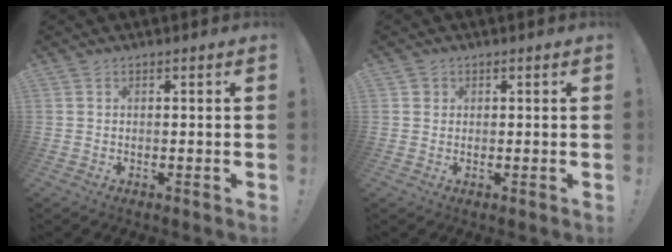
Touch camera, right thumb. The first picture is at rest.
{"total": 1.5, "force": [0.6, 1.3, 0.3], "torque": [-0.001, 0.001, 0.011]}